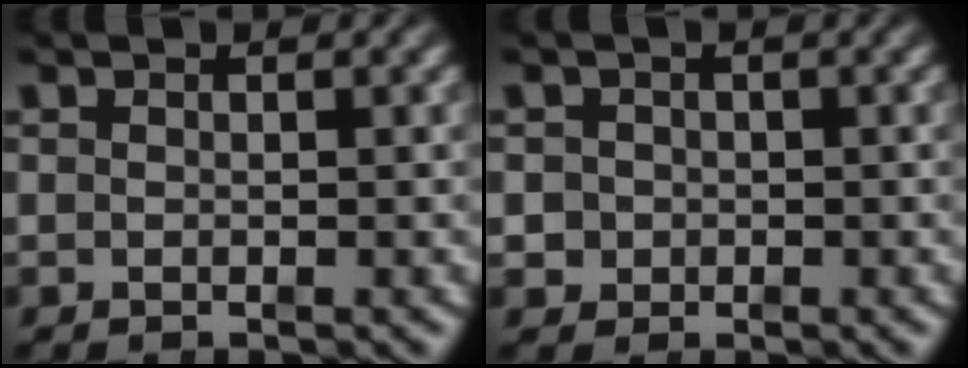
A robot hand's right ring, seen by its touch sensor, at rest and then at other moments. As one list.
[{"total": 2.9, "force": [-0.5, 2.8, 0.5], "torque": [-0.018, -0.009, -0.008]}]